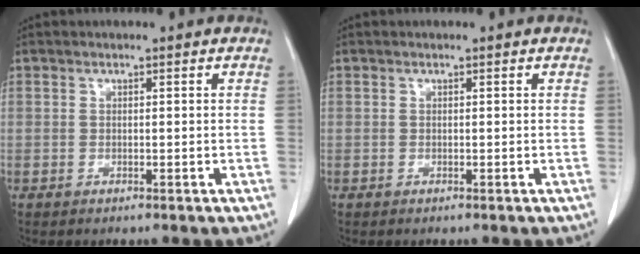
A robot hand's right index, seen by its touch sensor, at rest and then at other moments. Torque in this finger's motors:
{"motor_torque": [0.00, 0.00, 0.00, 0.00]}